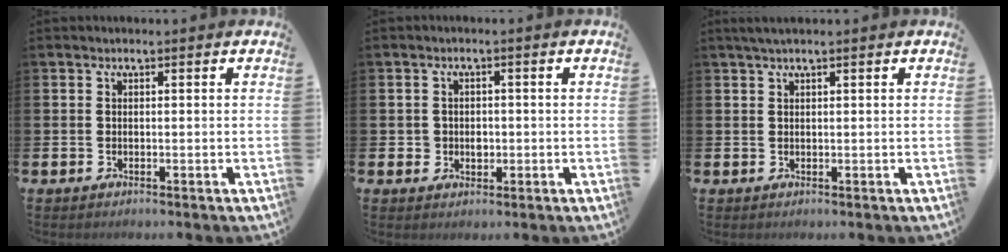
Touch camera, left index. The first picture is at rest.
{"total": 2.0, "force": [-0.1, 1.9, 0.6], "torque": [0.005, 0.000, -0.011]}
{"total": 1.4, "force": [1.1, 0.0, 0.9], "torque": [-0.024, 0.005, 0.021]}